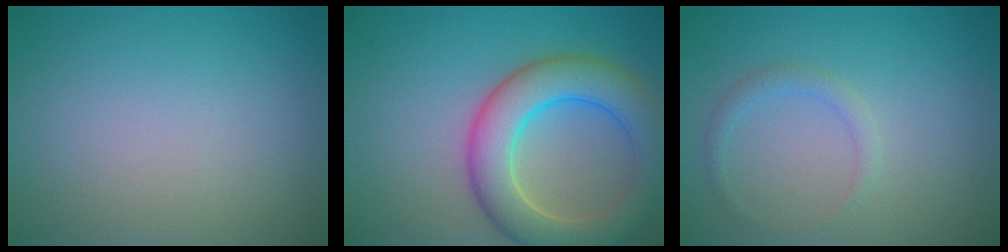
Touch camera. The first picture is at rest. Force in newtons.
{"total": 7.7, "press": 7.7, "slide": 0.3}
{"total": 1.2, "press": 1.2, "slide": 0.2}